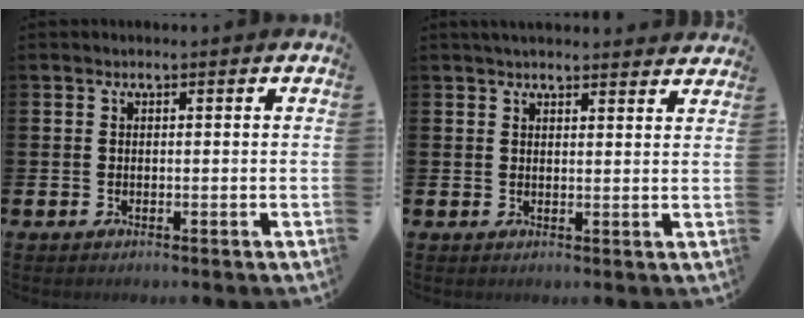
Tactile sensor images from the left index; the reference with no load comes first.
{"total": 2.7, "force": [2.7, 0.2, 0.5], "torque": [-0.010, -0.012, 0.048]}